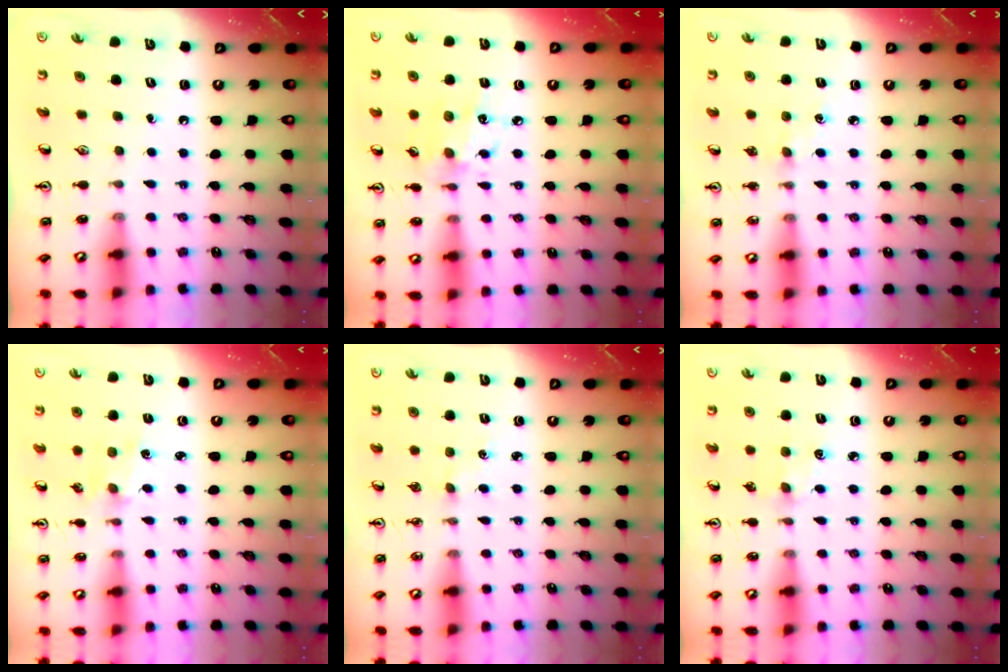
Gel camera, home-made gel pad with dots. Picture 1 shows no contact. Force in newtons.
{"total": 9.1, "press": 9.0, "slide": 0.6}
{"total": 2.8, "press": 2.7, "slide": 0.4}
{"total": 1.2, "press": 1.1, "slide": 0.2}
{"total": 1.4, "press": 1.4, "slide": 0.3}
{"total": 4.1, "press": 4.1, "slide": 0.6}